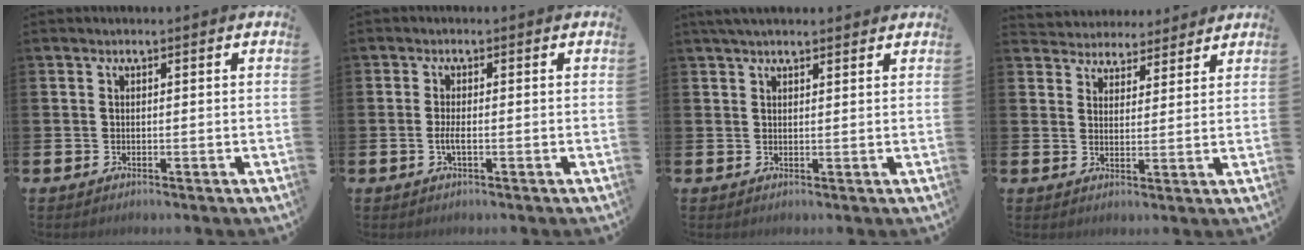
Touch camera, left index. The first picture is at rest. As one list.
[{"total": 1.8, "force": [-0.4, 0.4, 1.7], "torque": [-0.032, 0.001, -0.008]}, {"total": 2.6, "force": [2.3, 0.6, 1.0], "torque": [-0.022, -0.002, 0.042]}, {"total": 4.2, "force": [4.0, 1.3, -0.6], "torque": [-0.005, -0.025, 0.070]}]